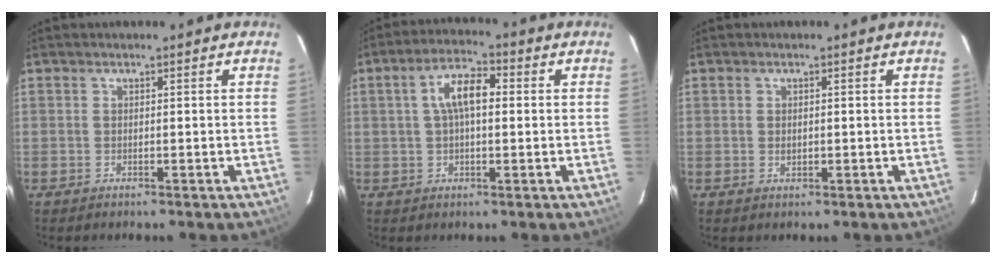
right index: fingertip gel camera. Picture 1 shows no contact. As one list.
[{"total": 7.3, "force": [1.1, 3.2, 6.4], "torque": [-0.120, 0.021, 0.019]}, {"total": 1.2, "force": [0.1, 0.8, 0.8], "torque": [-0.013, 0.001, 0.003]}]